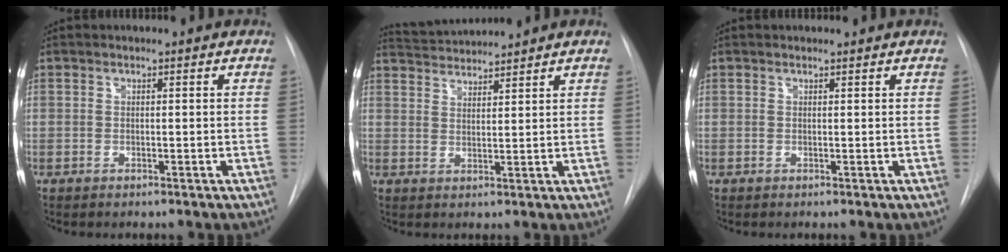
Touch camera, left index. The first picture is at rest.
{"total": 5.6, "force": [5.5, -0.6, 0.5], "torque": [-0.017, 0.023, 0.099]}
{"total": 0.8, "force": [0.8, 0.1, 0.1], "torque": [-0.008, 0.007, 0.014]}